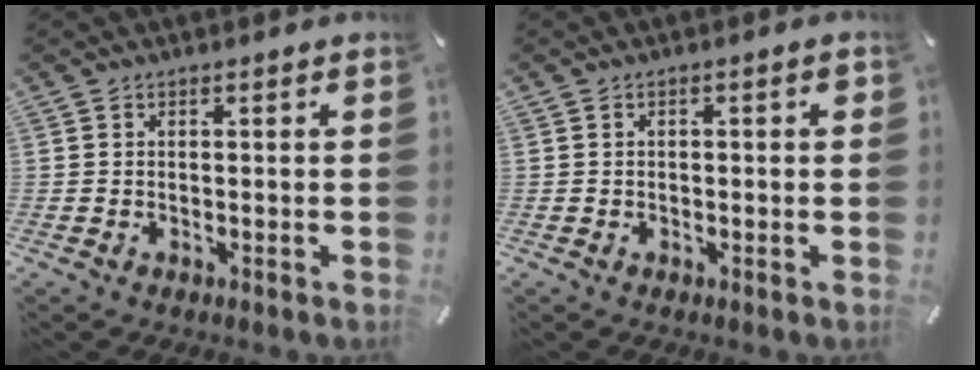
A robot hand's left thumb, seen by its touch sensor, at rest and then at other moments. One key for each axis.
{"total": 1.5, "fx": 0.0, "fy": 0.5, "fz": 1.4, "tx": -0.025, "ty": 0.003, "tz": -0.001}